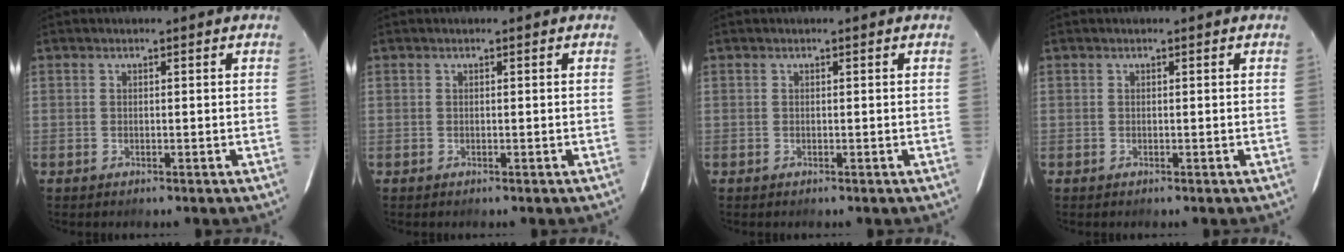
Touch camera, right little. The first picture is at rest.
{"total": 0.0}
{"total": 0.0}
{"total": 0.0}